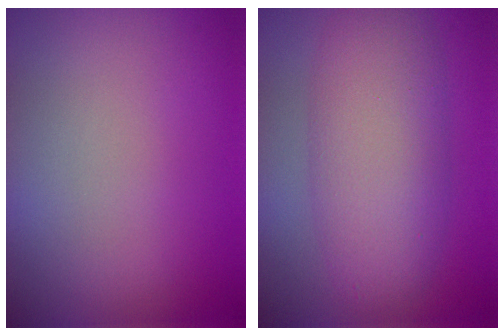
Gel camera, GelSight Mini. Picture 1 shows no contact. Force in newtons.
{"total": 7.4, "press": 7.4, "slide": 0.0}